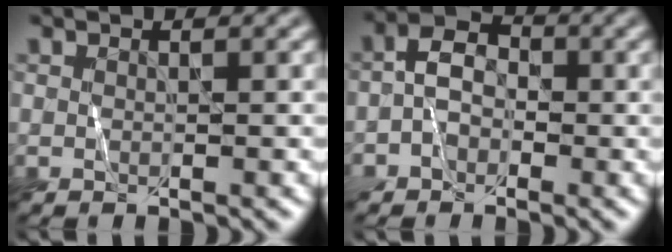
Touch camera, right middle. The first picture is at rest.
{"total": 2.6, "force": [-1.0, 1.9, 1.4], "torque": [-0.022, 0.020, -0.025]}